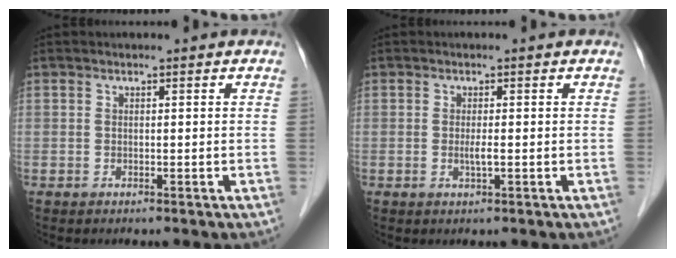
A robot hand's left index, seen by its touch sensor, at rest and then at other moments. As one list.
[{"total": 1.5, "force": [-0.4, 0.0, 1.5], "torque": [-0.030, -0.008, -0.008]}]